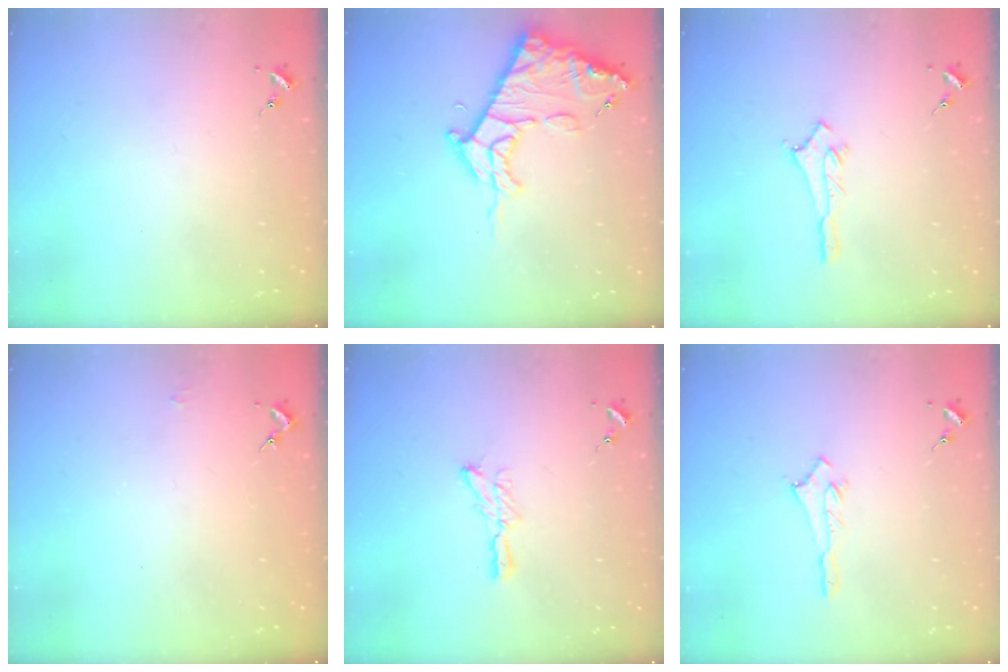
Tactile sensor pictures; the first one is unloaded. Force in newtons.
{"total": 14.9, "press": 14.8, "slide": 1.3}
{"total": 3.0, "press": 2.9, "slide": 0.3}
{"total": 2.1, "press": 2.1, "slide": 0.3}
{"total": 6.6, "press": 6.6, "slide": 0.2}
{"total": 2.7, "press": 2.7, "slide": 0.2}